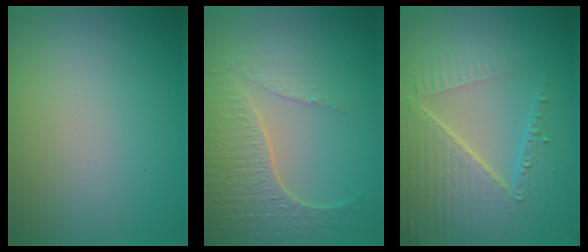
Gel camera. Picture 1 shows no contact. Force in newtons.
{"total": 4.2, "press": 4.0, "slide": 1.3}
{"total": 6.6, "press": 5.2, "slide": 4.1}